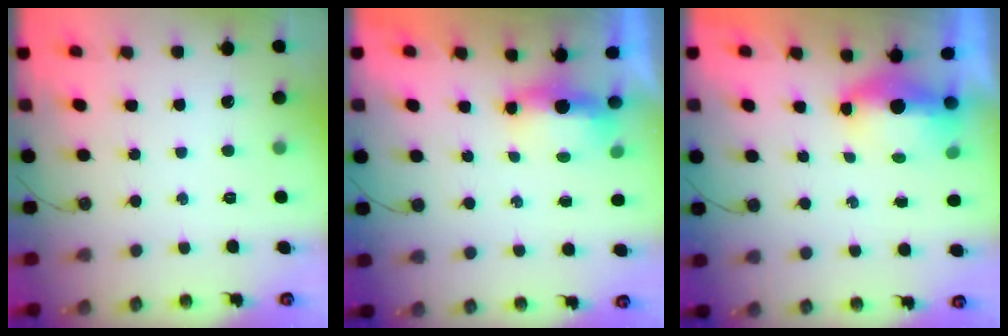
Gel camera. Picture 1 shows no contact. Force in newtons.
{"total": 10.6, "press": 6.1, "slide": 8.7}
{"total": 15.1, "press": 8.0, "slide": 12.8}